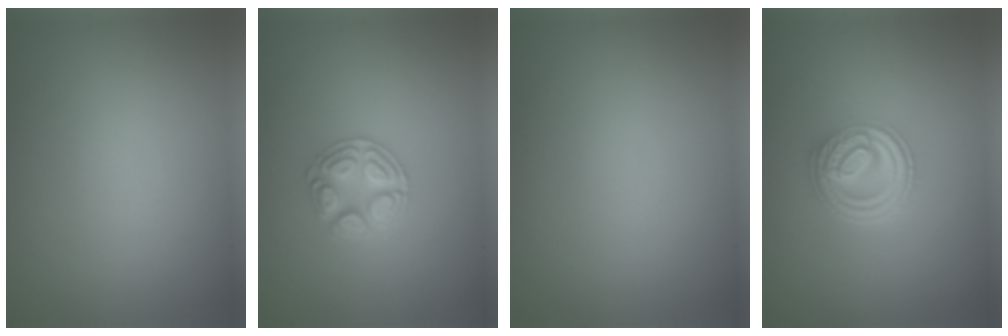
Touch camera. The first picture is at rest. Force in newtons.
{"total": 2.9, "press": 2.8, "slide": 0.4}
{"total": 0.0}
{"total": 4.7, "press": 3.6, "slide": 3.0}